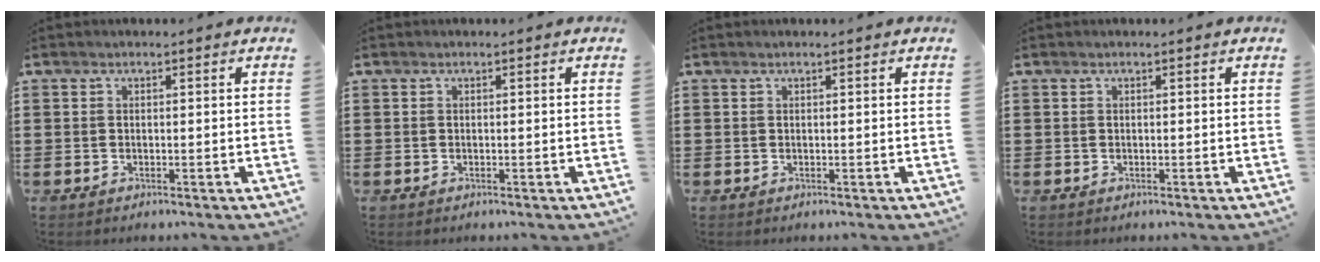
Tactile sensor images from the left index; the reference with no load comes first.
{"total": 0.0}
{"total": 0.0}
{"total": 0.0}